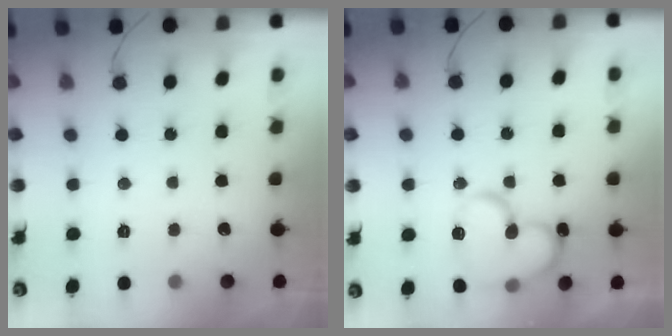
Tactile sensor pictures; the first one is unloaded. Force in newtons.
{"total": 15.5, "press": 15.4, "slide": 1.5}